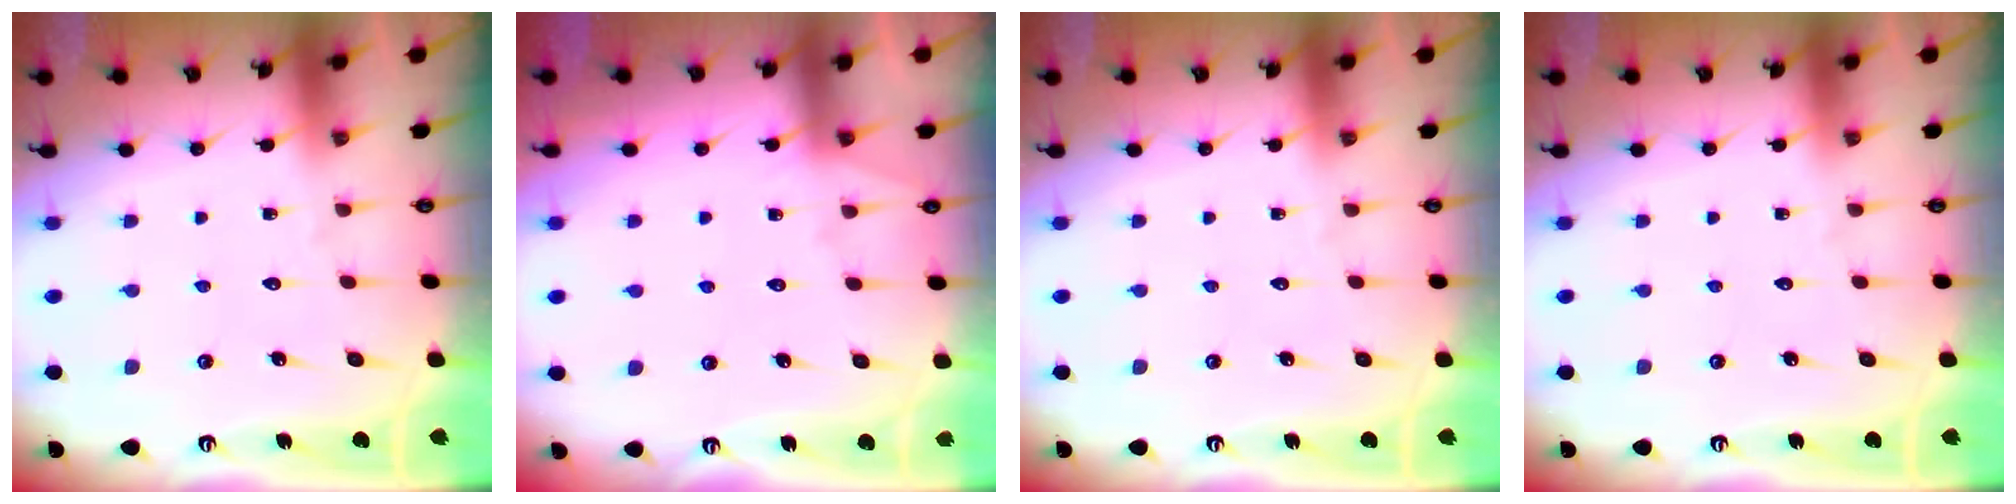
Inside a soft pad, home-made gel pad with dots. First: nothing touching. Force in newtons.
{"total": 6.6, "press": 6.5, "slide": 0.7}
{"total": 0.0}
{"total": 0.0}